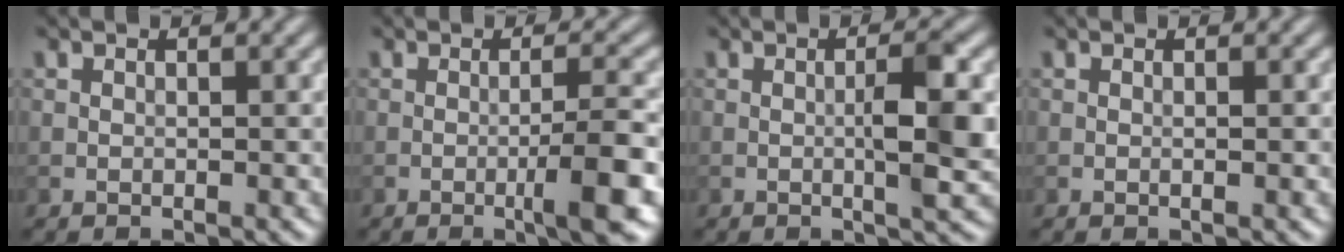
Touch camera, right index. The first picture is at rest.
{"total": 4.7, "force": [-1.2, 0.6, 4.4], "torque": [-0.063, 0.007, -0.024]}
{"total": 4.0, "force": [-0.1, 0.6, 4.0], "torque": [-0.065, 0.000, 0.000]}
{"total": 0.7, "force": [0.0, 0.1, 0.7], "torque": [-0.006, -0.005, 0.000]}